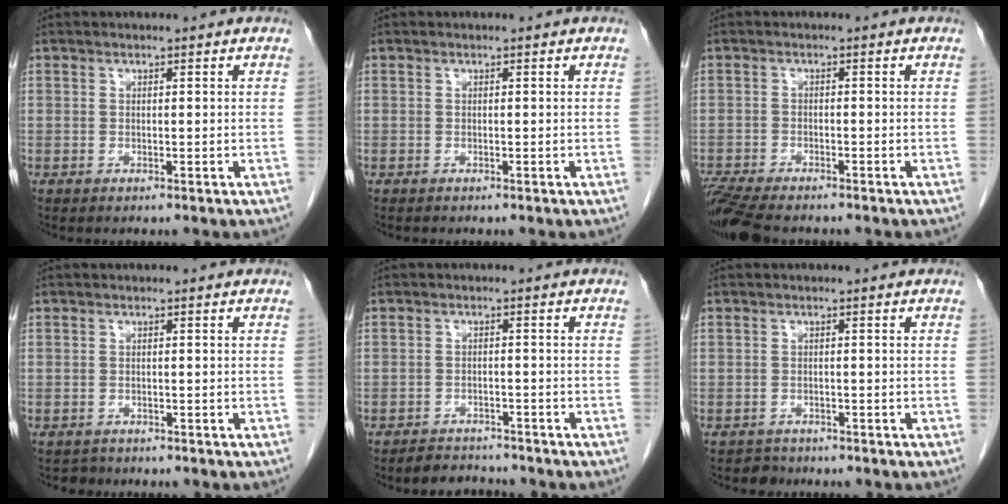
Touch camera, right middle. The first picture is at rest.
{"total": 0.0}
{"total": 8.6, "force": [-7.4, 1.7, 4.0], "torque": [-0.075, -0.017, -0.126]}
{"total": 1.2, "force": [-1.0, 0.5, -0.4], "torque": [0.001, -0.001, -0.015]}
{"total": 3.4, "force": [-3.2, 1.0, -0.3], "torque": [0.003, -0.005, -0.051]}
{"total": 1.7, "force": [-1.4, 0.8, -0.6], "torque": [0.005, 0.001, -0.025]}